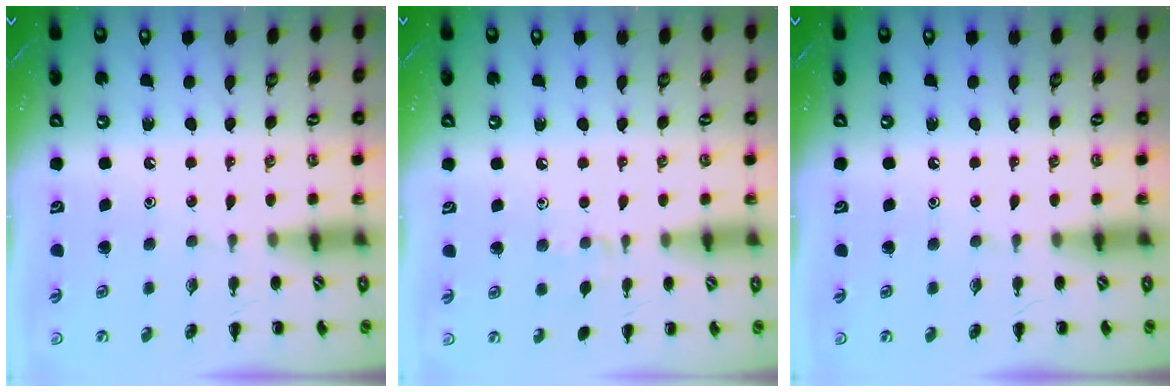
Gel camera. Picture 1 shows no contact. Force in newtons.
{"total": 4.0, "press": 3.7, "slide": 1.4}
{"total": 0.0}